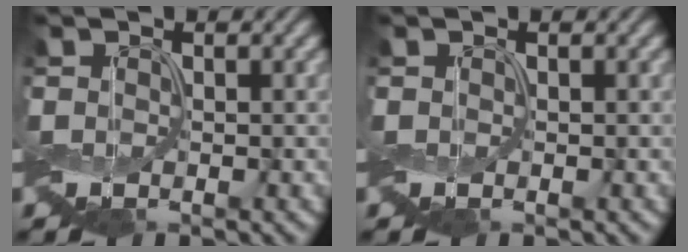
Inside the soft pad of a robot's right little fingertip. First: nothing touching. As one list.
[{"total": 0.0}]